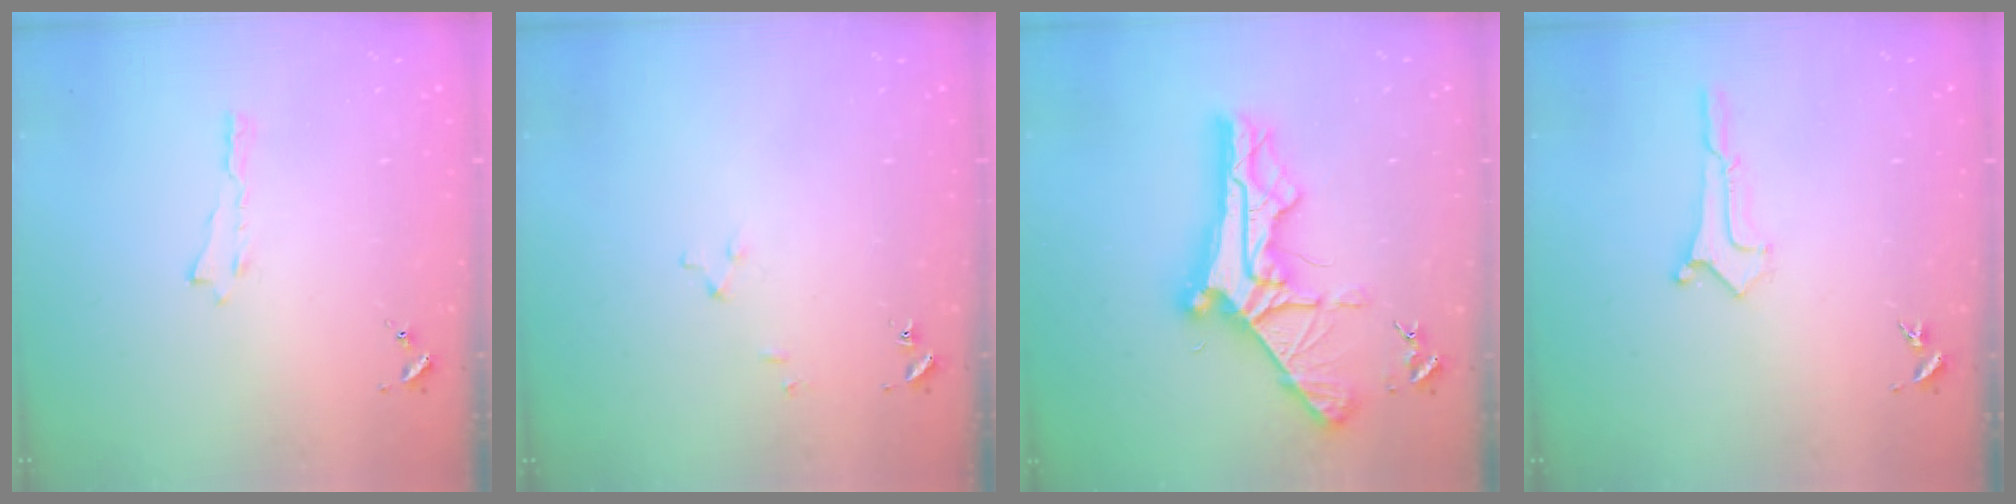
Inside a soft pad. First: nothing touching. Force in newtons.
{"total": 2.5, "press": 2.5, "slide": 0.2}
{"total": 10.3, "press": 10.3, "slide": 1.1}
{"total": 0.0}